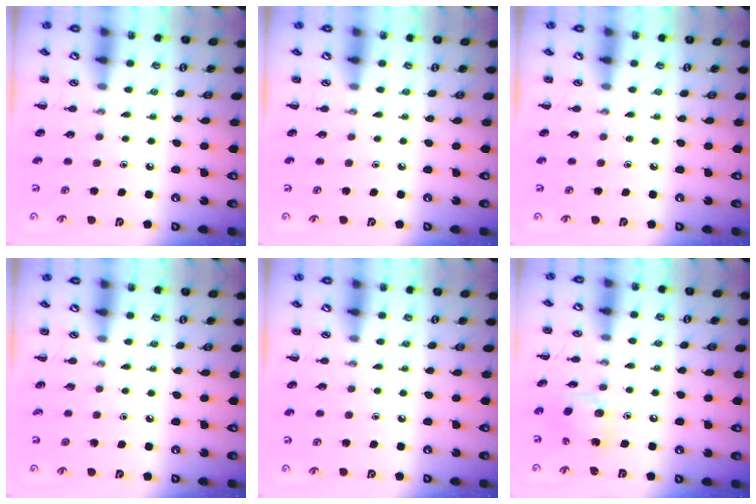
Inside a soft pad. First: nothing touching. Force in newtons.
{"total": 0.0}
{"total": 0.0}
{"total": 0.0}
{"total": 0.0}
{"total": 8.6, "press": 8.6, "slide": 0.8}